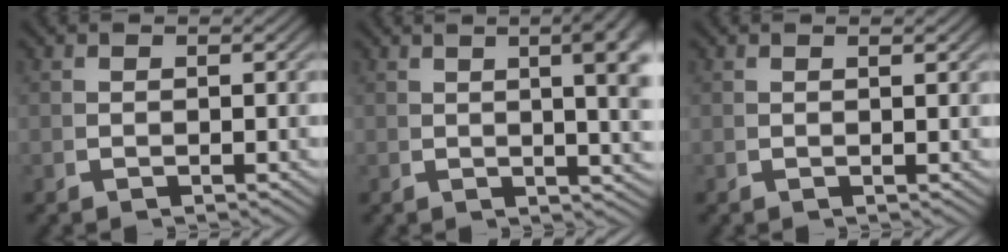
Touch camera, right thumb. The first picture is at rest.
{"total": 7.9, "force": [2.2, 2.9, 7.0], "torque": [-0.065, 0.017, 0.029]}
{"total": 0.5, "force": [0.3, -0.1, 0.4], "torque": [-0.008, 0.001, 0.007]}